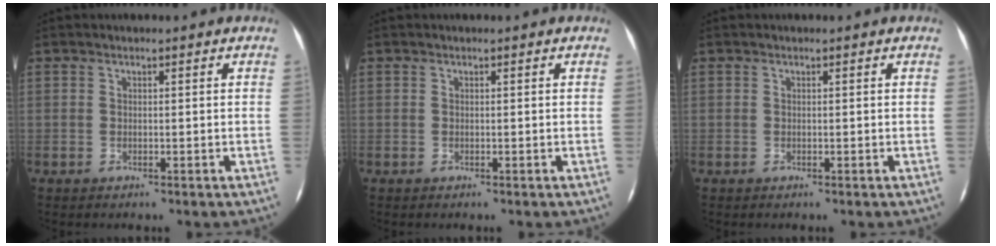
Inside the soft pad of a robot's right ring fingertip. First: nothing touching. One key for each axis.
{"total": 0.0}
{"total": 0.0}